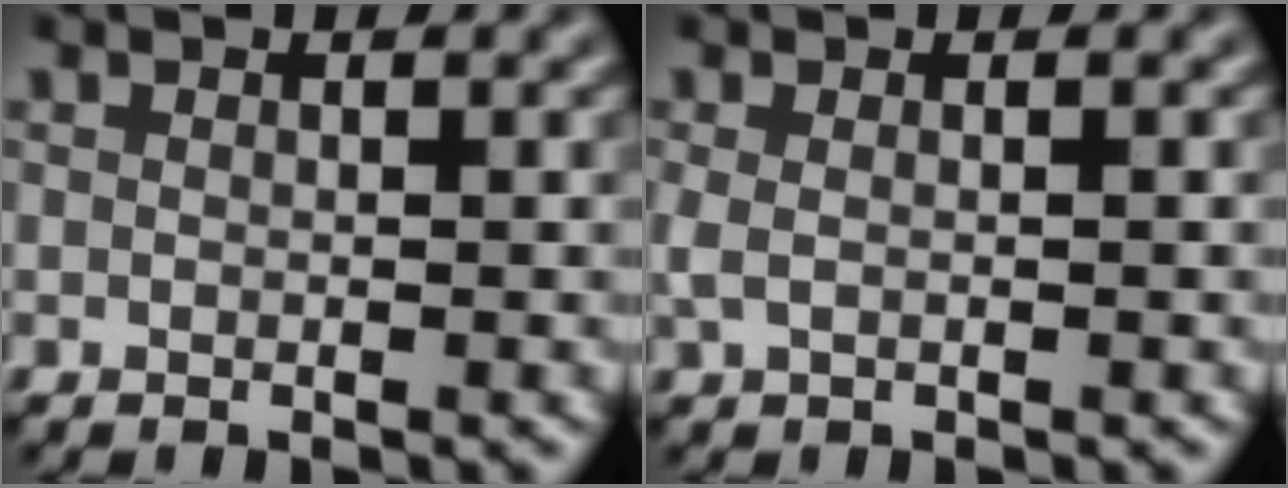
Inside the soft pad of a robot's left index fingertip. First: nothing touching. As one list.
[{"total": 1.1, "force": [0.0, 0.4, 1.1], "torque": [-0.026, 0.003, 0.000]}]